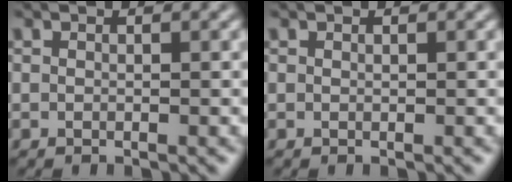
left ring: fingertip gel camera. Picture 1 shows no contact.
{"total": 0.0}